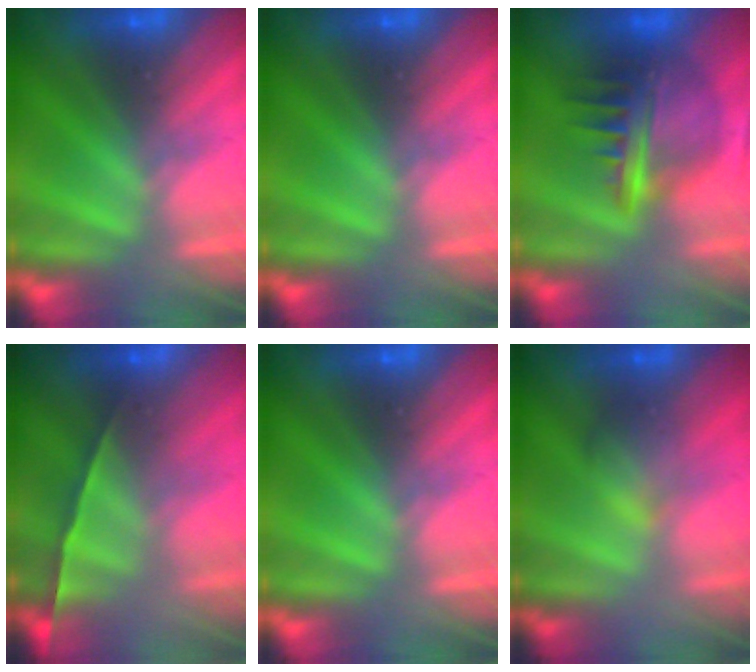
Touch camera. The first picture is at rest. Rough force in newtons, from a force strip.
{"total": 0.0}
{"total": 7.8}
{"total": 1.5}
{"total": 0.0}
{"total": 2.1}